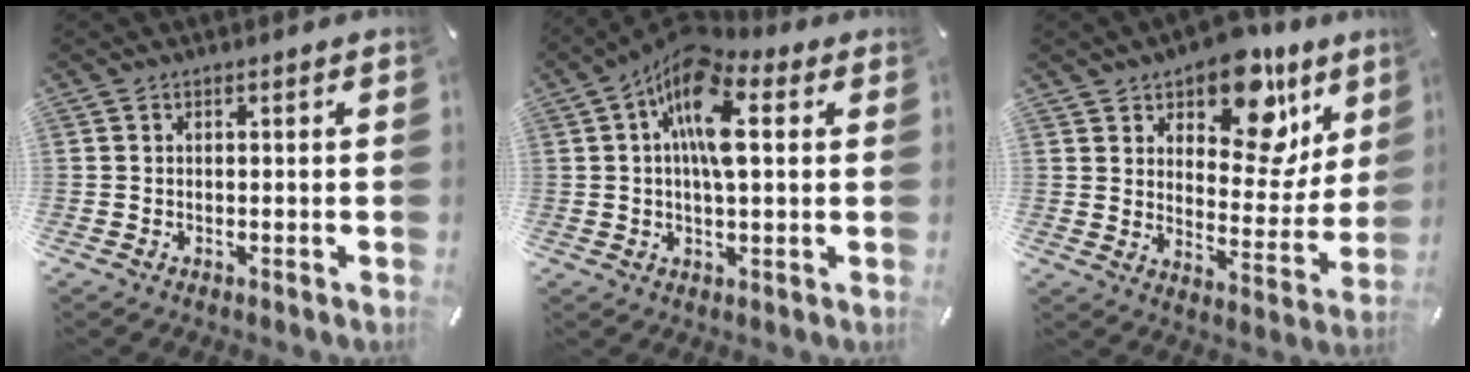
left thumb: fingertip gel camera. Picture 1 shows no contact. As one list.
[{"total": 13.6, "force": [3.8, 6.0, 11.6], "torque": [-0.214, -0.011, 0.062]}, {"total": 16.7, "force": [11.3, 8.7, 8.7], "torque": [-0.119, -0.082, 0.193]}]